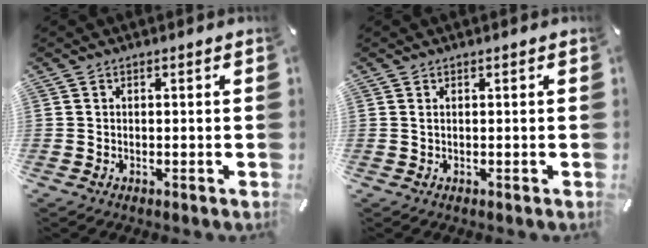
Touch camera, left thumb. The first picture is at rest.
{"total": 0.5, "force": [0.1, 0.1, 0.5], "torque": [-0.010, -0.001, 0.002]}